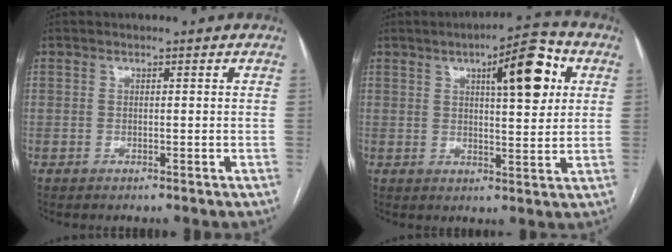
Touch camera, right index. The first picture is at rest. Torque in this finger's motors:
{"motor_torque": [0.81, 0.51, 0.23, 0.10]}